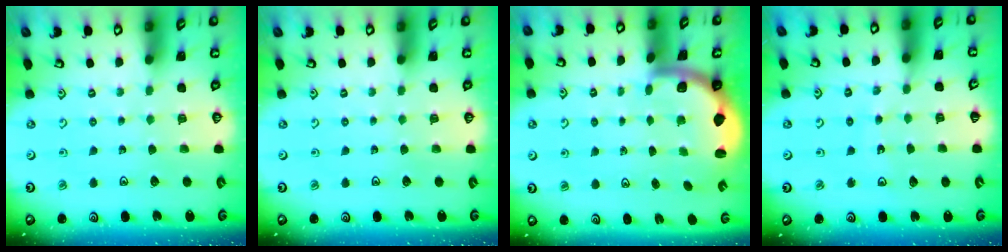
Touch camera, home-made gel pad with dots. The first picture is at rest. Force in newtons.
{"total": 0.0}
{"total": 3.3, "press": 3.1, "slide": 1.2}
{"total": 8.1, "press": 8.1, "slide": 0.9}